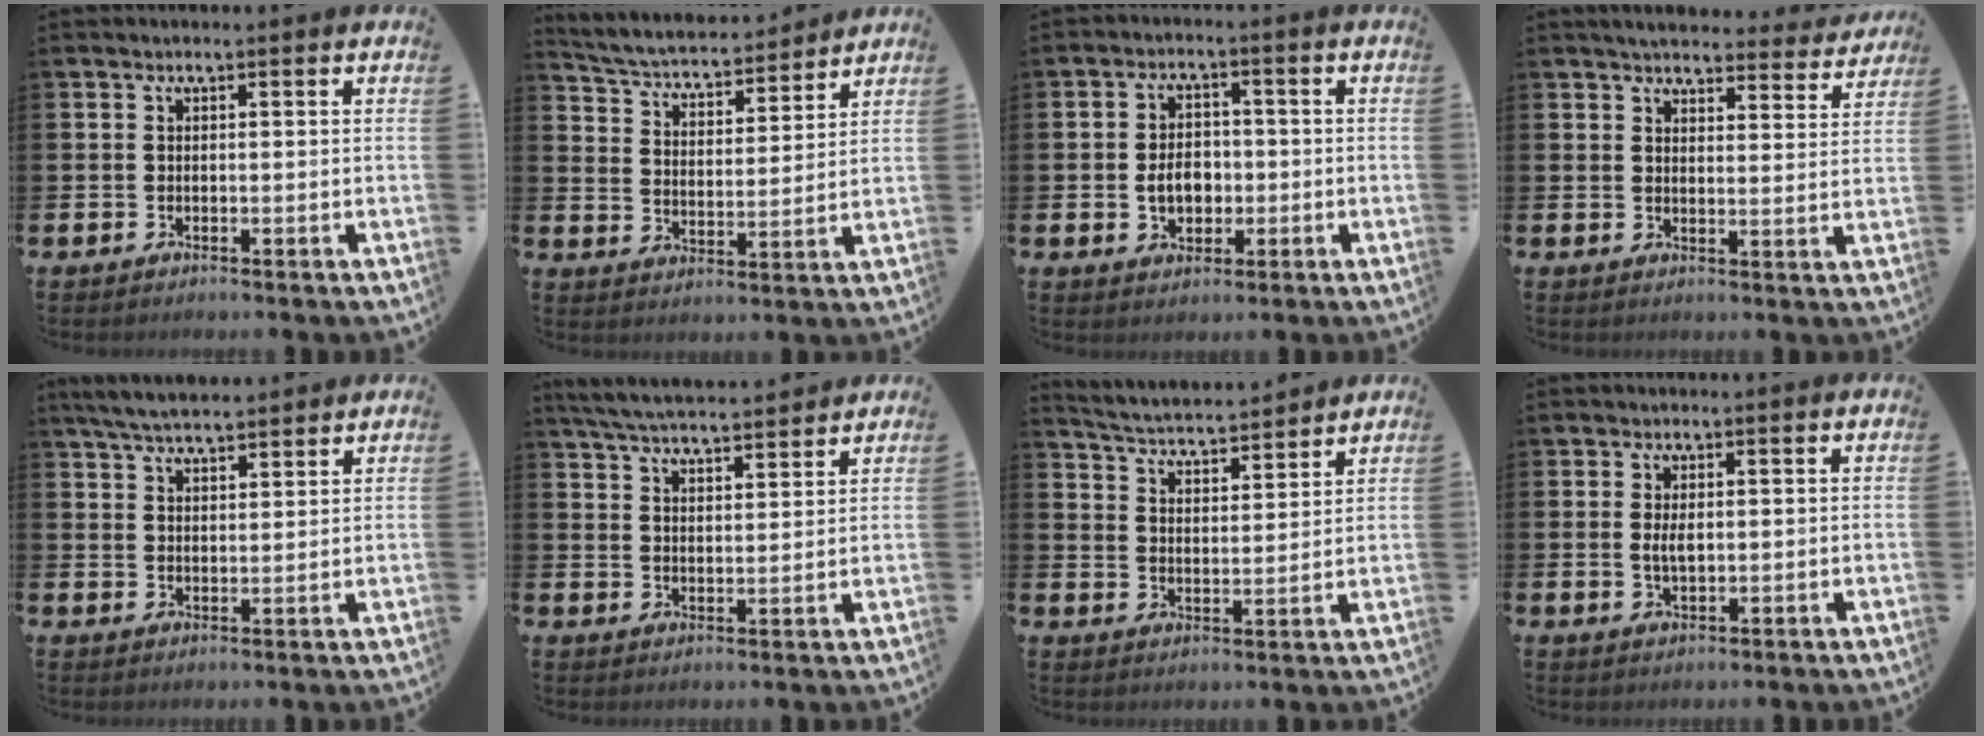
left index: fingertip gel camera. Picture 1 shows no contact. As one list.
[{"total": 4.7, "force": [4.6, 1.0, 0.9], "torque": [-0.047, -0.038, 0.073]}, {"total": 4.4, "force": [-0.6, 3.3, 2.9], "torque": [-0.041, 0.002, -0.020]}, {"total": 4.2, "force": [4.1, 0.8, 0.8], "torque": [-0.022, -0.029, 0.069]}, {"total": 4.7, "force": [4.6, 0.6, 1.0], "torque": [-0.041, -0.014, 0.086]}, {"total": 5.6, "force": [5.6, 0.3, 0.9], "torque": [-0.041, -0.028, 0.100]}, {"total": 4.6, "force": [4.6, 0.4, 0.4], "torque": [-0.032, -0.036, 0.078]}, {"total": 2.3, "force": [0.4, 1.1, 2.0], "torque": [-0.032, 0.000, 0.003]}]